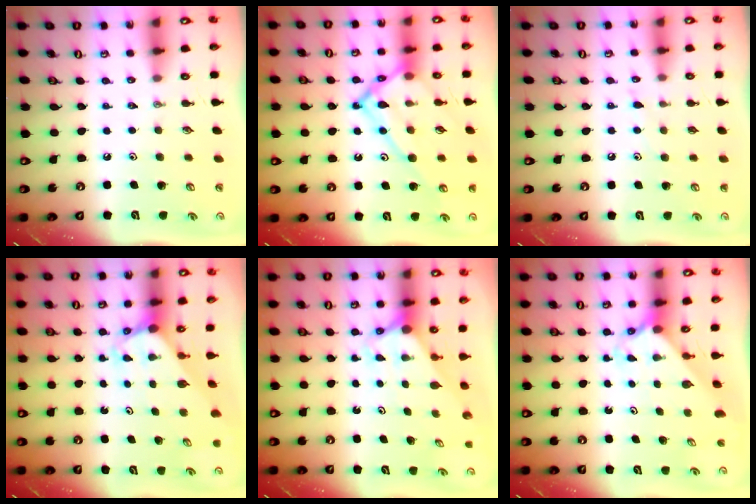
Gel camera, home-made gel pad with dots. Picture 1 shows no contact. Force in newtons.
{"total": 18.3, "press": 18.2, "slide": 2.0}
{"total": 4.2, "press": 4.2, "slide": 0.4}
{"total": 3.1, "press": 3.1, "slide": 0.2}
{"total": 2.9, "press": 2.9, "slide": 0.0}
{"total": 3.3, "press": 3.3, "slide": 0.3}